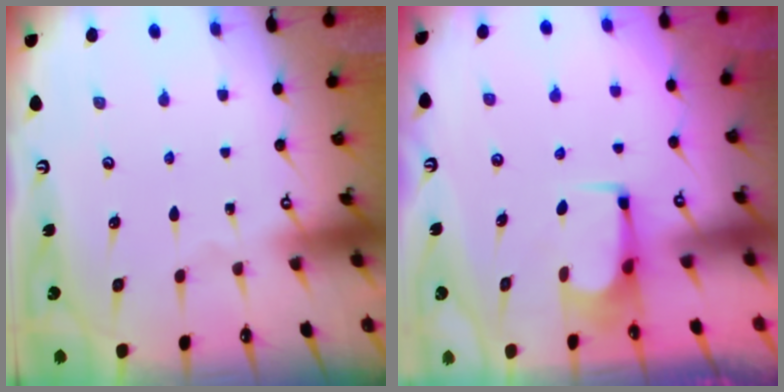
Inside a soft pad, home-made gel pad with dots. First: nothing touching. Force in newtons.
{"total": 2.4, "press": 2.4, "slide": 0.4}